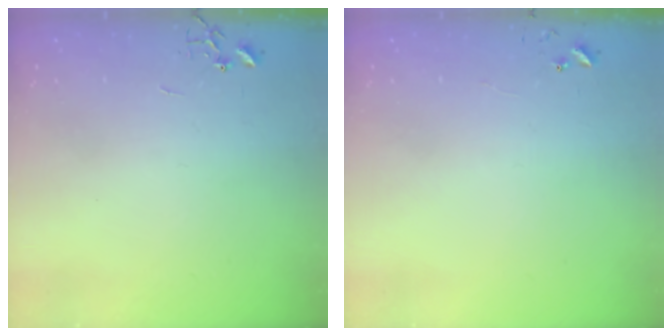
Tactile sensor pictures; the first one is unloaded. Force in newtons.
{"total": 4.7, "press": 4.7, "slide": 0.5}